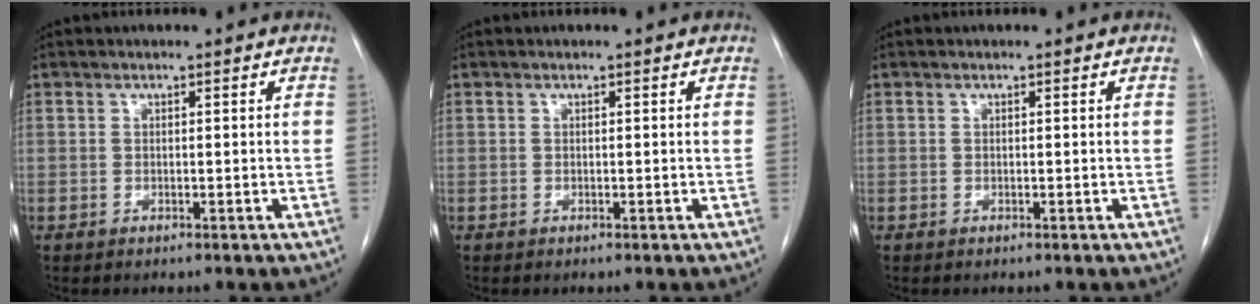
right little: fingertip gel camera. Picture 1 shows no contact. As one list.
[{"total": 0.0}, {"total": 0.0}]